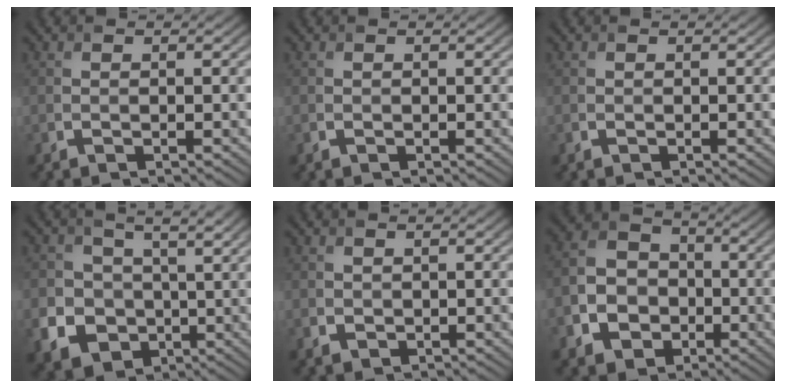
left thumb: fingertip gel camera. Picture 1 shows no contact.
{"total": 0.0}
{"total": 0.0}
{"total": 8.2, "force": [0.1, 6.8, 4.5], "torque": [-0.105, -0.025, 0.007]}
{"total": 1.1, "force": [0.6, 0.8, 0.4], "torque": [-0.013, -0.005, 0.017]}
{"total": 8.1, "force": [-2.8, 6.6, 3.8], "torque": [-0.091, -0.021, -0.062]}